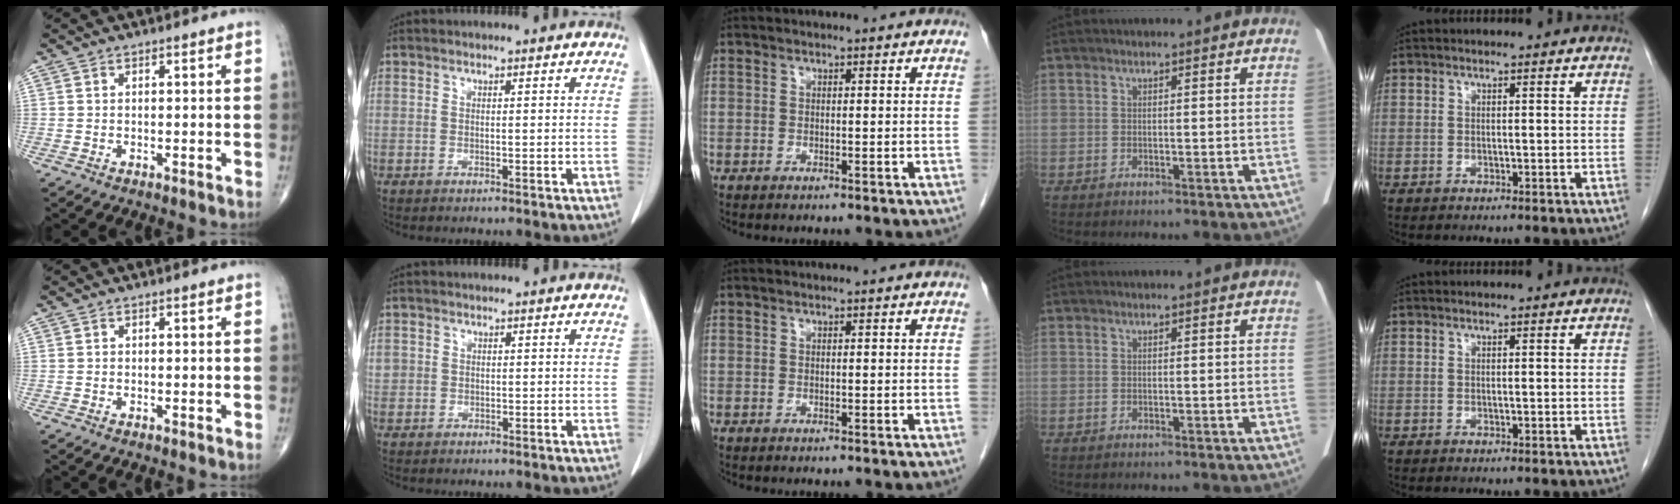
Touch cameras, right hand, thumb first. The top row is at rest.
{"index": {"total": 1.8, "force": [0.2, 1.7, 0.5], "torque": [-0.004, 0.009, 0.007]}}